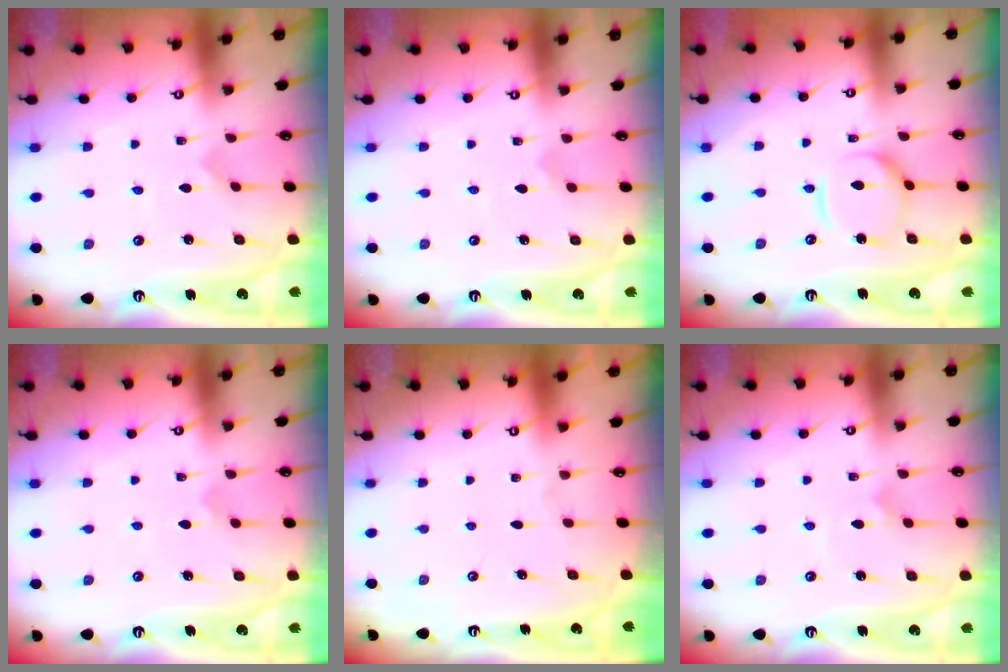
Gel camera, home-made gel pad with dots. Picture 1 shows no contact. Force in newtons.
{"total": 1.9, "press": 1.9, "slide": 0.5}
{"total": 10.0, "press": 10.0, "slide": 1.0}
{"total": 2.9, "press": 2.9, "slide": 0.1}
{"total": 0.0}
{"total": 1.5, "press": 1.5, "slide": 0.0}